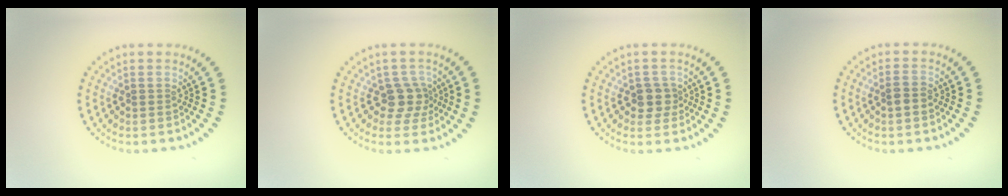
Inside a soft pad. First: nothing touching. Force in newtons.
{"total": 2.5, "press": 2.0, "slide": 1.5}
{"total": 2.0, "press": 1.7, "slide": 0.9}
{"total": 1.4, "press": 1.4, "slide": 0.3}